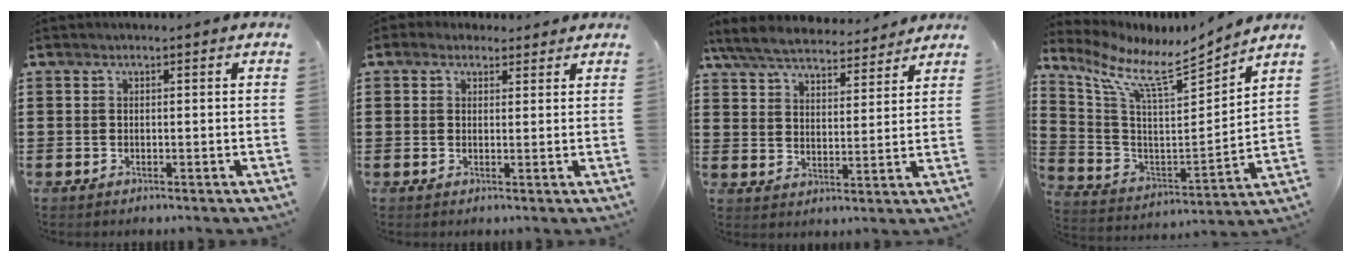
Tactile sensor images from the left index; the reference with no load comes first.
{"total": 2.1, "force": [1.7, 1.2, 0.4], "torque": [-0.006, 0.003, 0.029]}
{"total": 6.3, "force": [5.9, 1.0, 1.9], "torque": [-0.063, -0.029, 0.103]}
{"total": 8.9, "force": [7.1, 1.6, 5.1], "torque": [-0.130, -0.054, 0.115]}